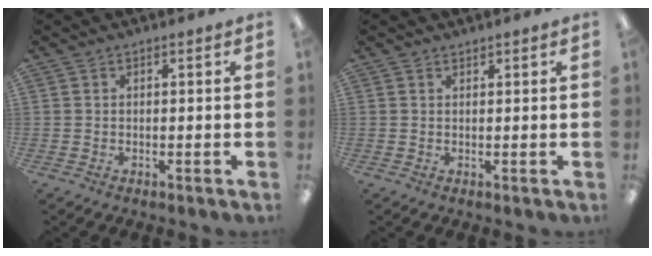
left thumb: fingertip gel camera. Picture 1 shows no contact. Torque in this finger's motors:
{"motor_torque": [0.08, -0.01, -0.27, 0.10, -0.01]}